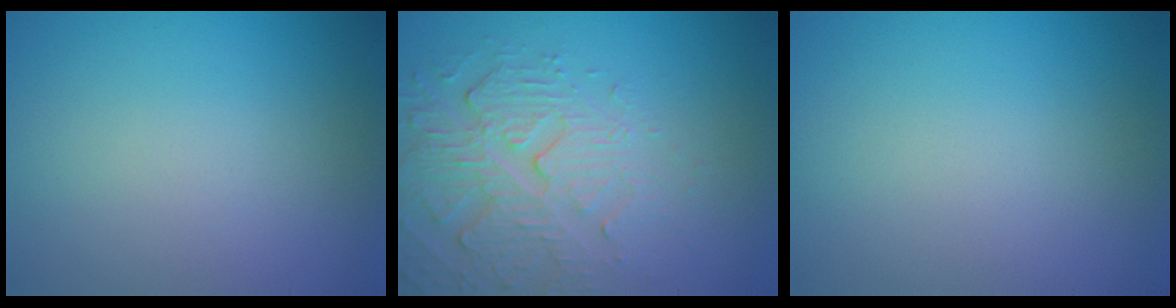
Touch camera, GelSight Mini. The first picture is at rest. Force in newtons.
{"total": 5.2, "press": 3.6, "slide": 3.7}
{"total": 0.0}